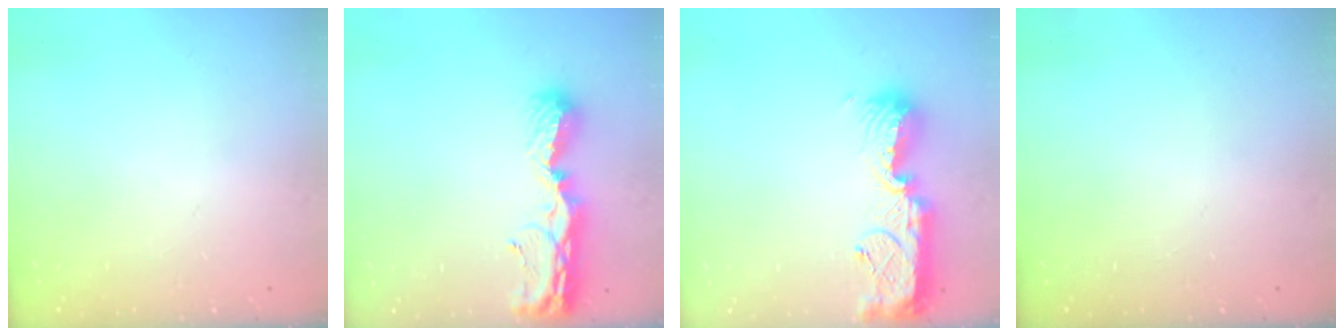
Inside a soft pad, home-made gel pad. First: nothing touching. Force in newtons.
{"total": 10.1, "press": 10.0, "slide": 0.8}
{"total": 13.1, "press": 13.1, "slide": 0.8}
{"total": 0.0}